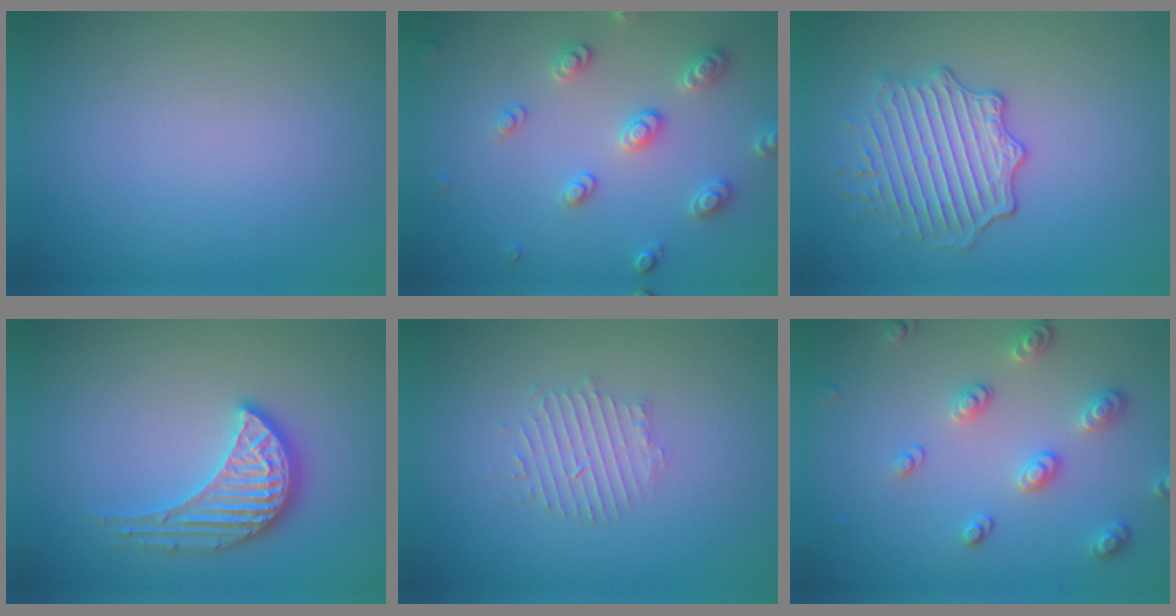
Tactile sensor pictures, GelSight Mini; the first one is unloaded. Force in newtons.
{"total": 3.0, "press": 2.9, "slide": 0.6}
{"total": 3.8, "press": 3.6, "slide": 1.2}
{"total": 3.7, "press": 3.3, "slide": 1.7}
{"total": 2.1, "press": 2.1, "slide": 0.4}
{"total": 2.9, "press": 2.7, "slide": 1.0}